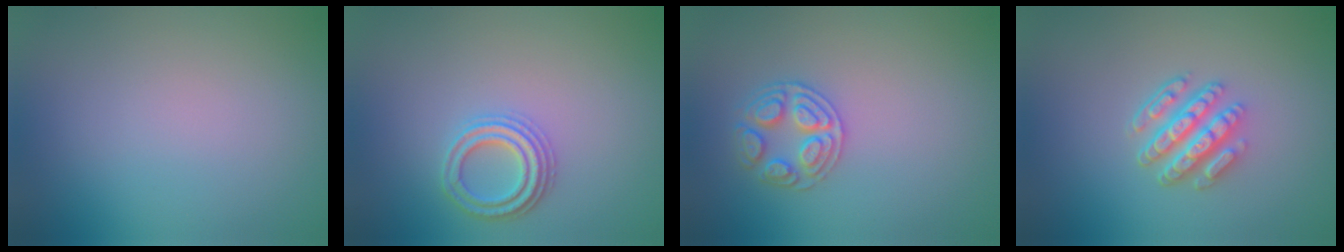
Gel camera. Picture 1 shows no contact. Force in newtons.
{"total": 2.7, "press": 2.6, "slide": 0.8}
{"total": 2.6, "press": 2.6, "slide": 0.2}
{"total": 4.6, "press": 3.4, "slide": 3.0}